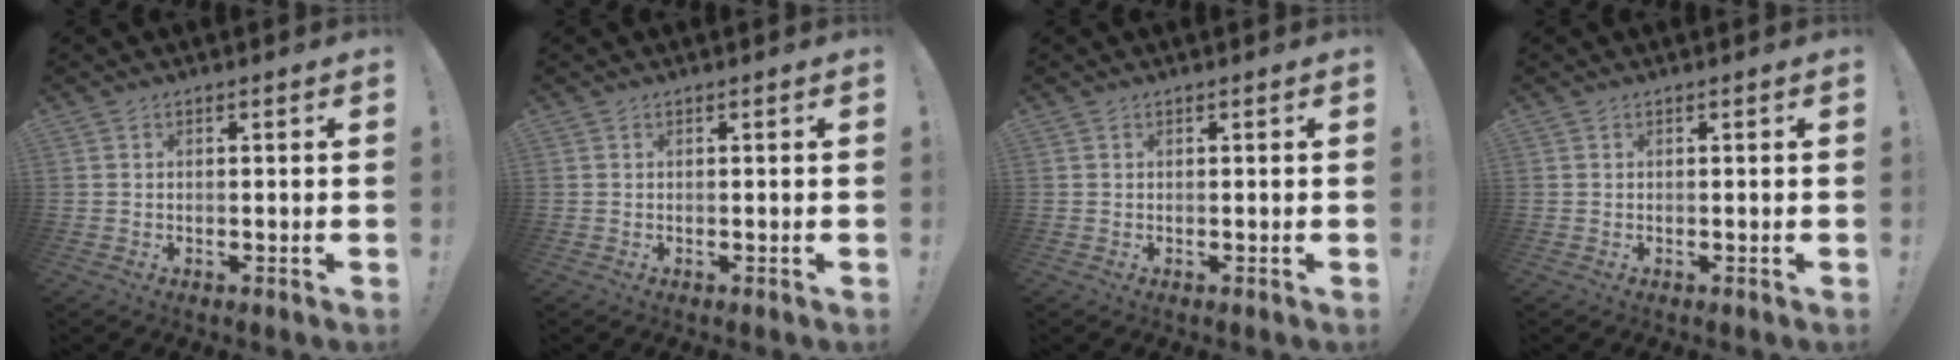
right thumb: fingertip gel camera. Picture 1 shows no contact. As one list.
[{"total": 0.0}, {"total": 0.0}, {"total": 0.0}]